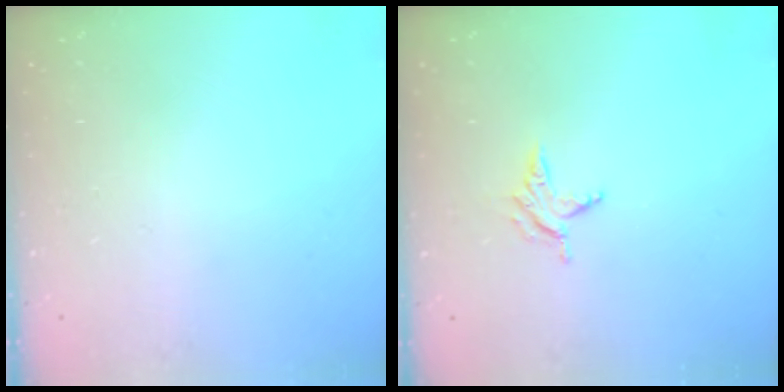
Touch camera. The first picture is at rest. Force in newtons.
{"total": 3.9, "press": 3.9, "slide": 0.4}